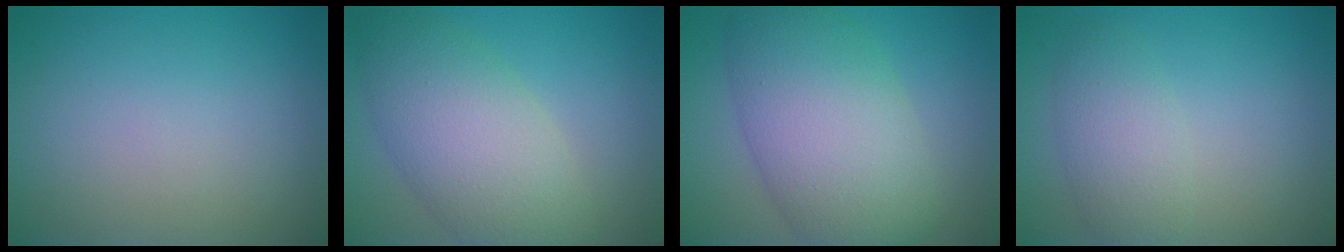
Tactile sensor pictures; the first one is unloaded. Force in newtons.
{"total": 7.7, "press": 7.7, "slide": 0.5}
{"total": 9.7, "press": 9.7, "slide": 0.3}
{"total": 3.4, "press": 3.4, "slide": 0.1}